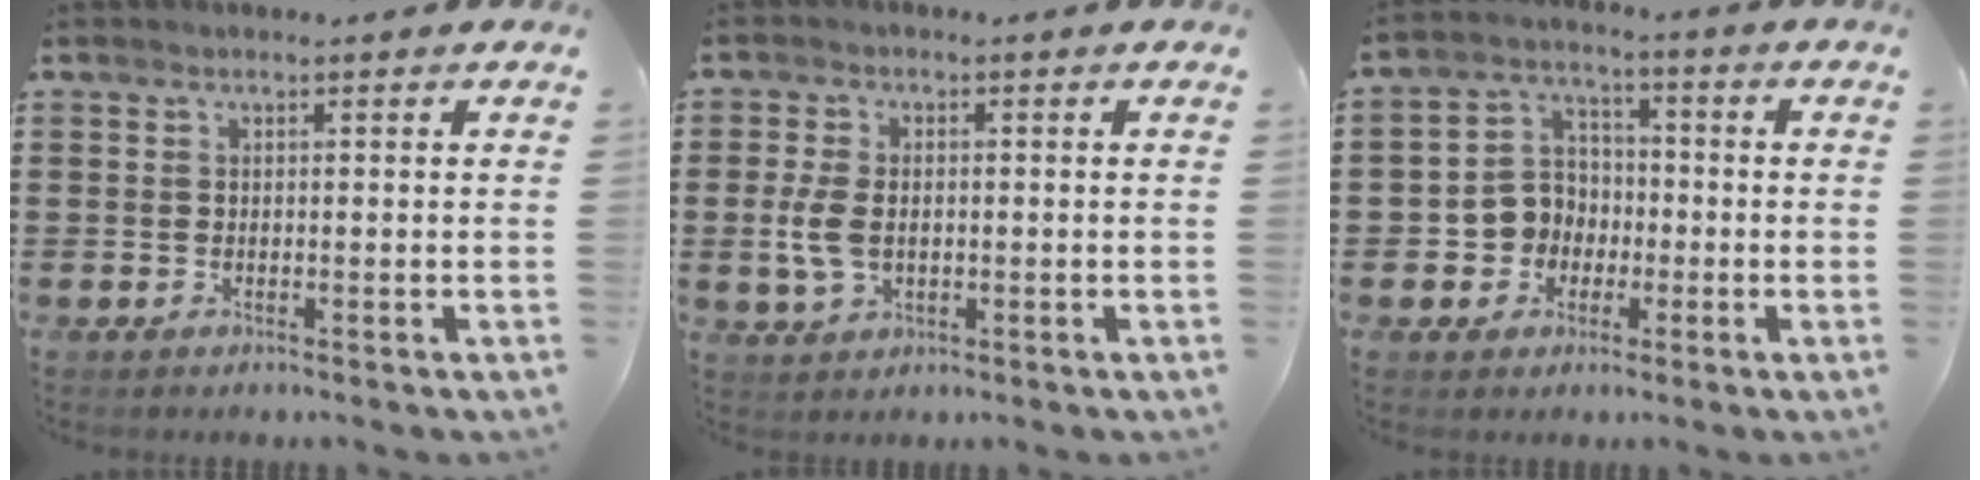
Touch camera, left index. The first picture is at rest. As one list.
[{"total": 4.6, "force": [-0.3, 2.8, 3.6], "torque": [-0.090, 0.000, -0.011]}, {"total": 6.3, "force": [-1.5, 5.8, 1.6], "torque": [-0.063, 0.011, -0.033]}]